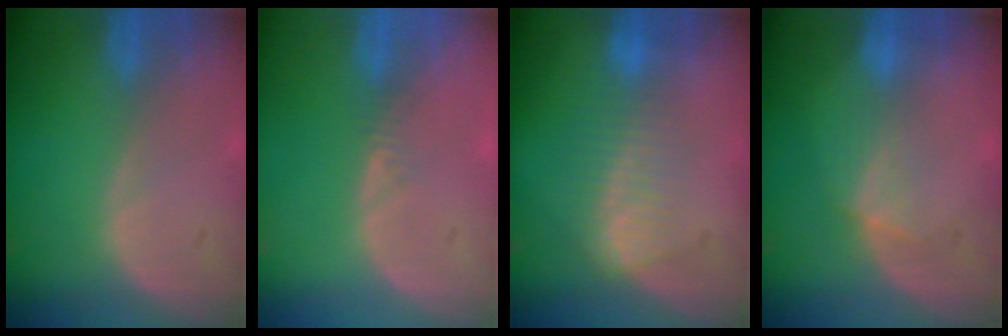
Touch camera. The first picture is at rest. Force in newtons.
{"total": 0.9, "press": 0.8, "slide": 0.4}
{"total": 7.1, "press": 6.1, "slide": 3.7}
{"total": 3.0, "press": 2.8, "slide": 1.1}